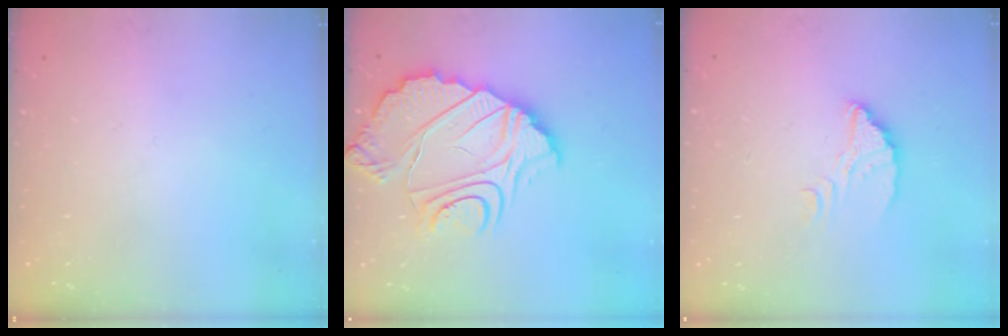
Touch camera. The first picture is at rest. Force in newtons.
{"total": 12.3, "press": 12.3, "slide": 1.0}
{"total": 3.7, "press": 3.7, "slide": 0.2}